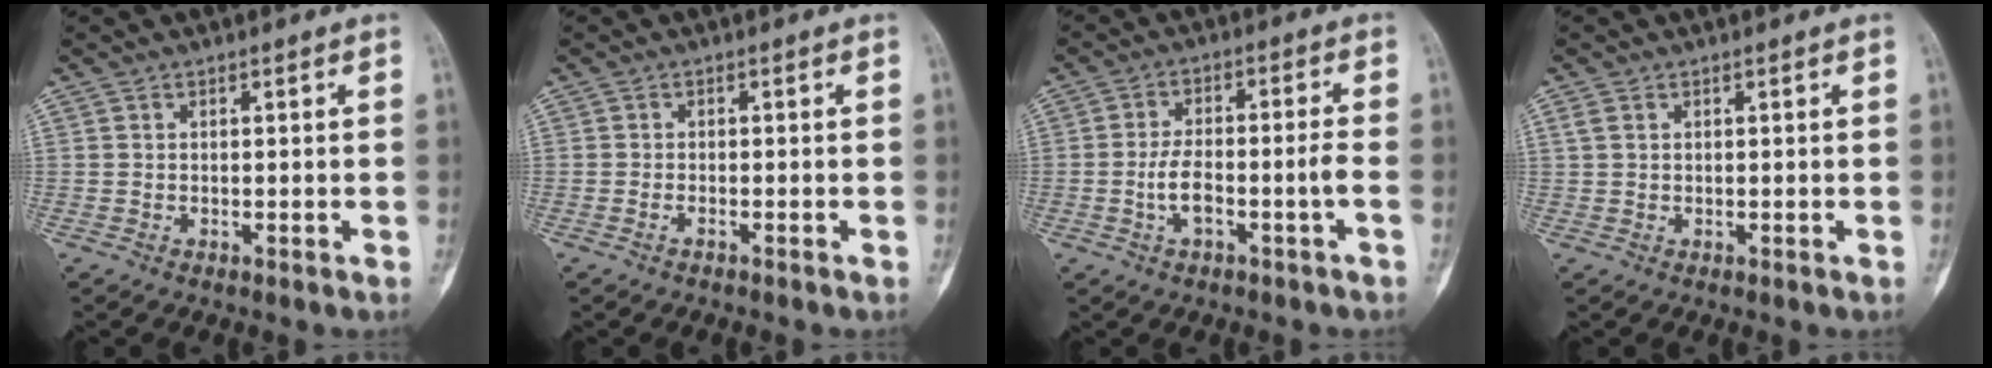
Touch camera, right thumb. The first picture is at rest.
{"total": 0.8, "force": [-0.6, 0.3, 0.5], "torque": [-0.011, 0.007, -0.011]}
{"total": 6.8, "force": [-2.3, 1.3, 6.2], "torque": [-0.129, 0.033, -0.037]}
{"total": 1.4, "force": [0.6, 0.9, 0.9], "torque": [-0.022, 0.008, 0.016]}